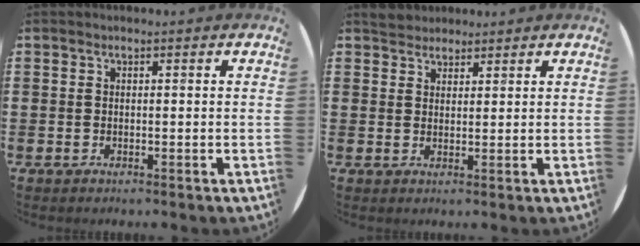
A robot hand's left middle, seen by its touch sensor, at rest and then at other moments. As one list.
[{"total": 2.5, "force": [2.4, 0.8, -0.1], "torque": [0.005, -0.002, 0.047]}]